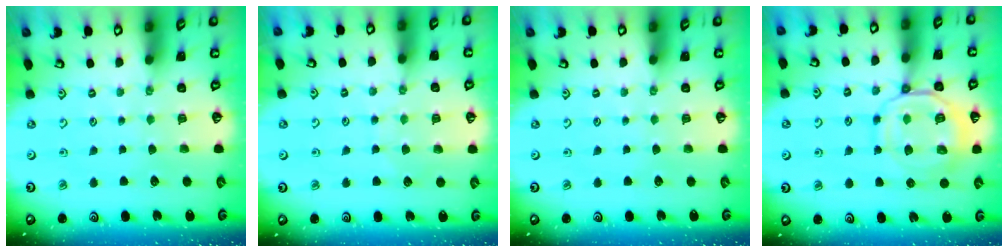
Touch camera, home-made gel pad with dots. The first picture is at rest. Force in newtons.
{"total": 5.2, "press": 5.1, "slide": 0.7}
{"total": 0.0}
{"total": 12.0, "press": 11.9, "slide": 1.2}